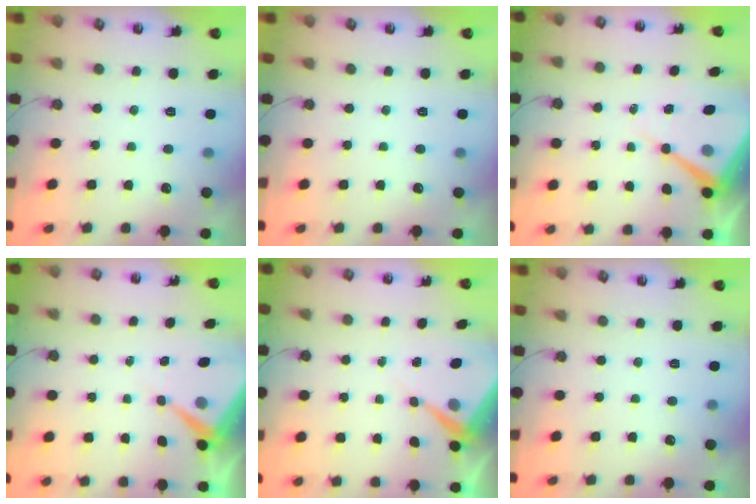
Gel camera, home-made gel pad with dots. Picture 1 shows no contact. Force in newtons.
{"total": 0.0}
{"total": 11.7, "press": 11.7, "slide": 0.9}
{"total": 7.2, "press": 7.2, "slide": 0.6}
{"total": 6.6, "press": 6.6, "slide": 0.3}
{"total": 0.0}